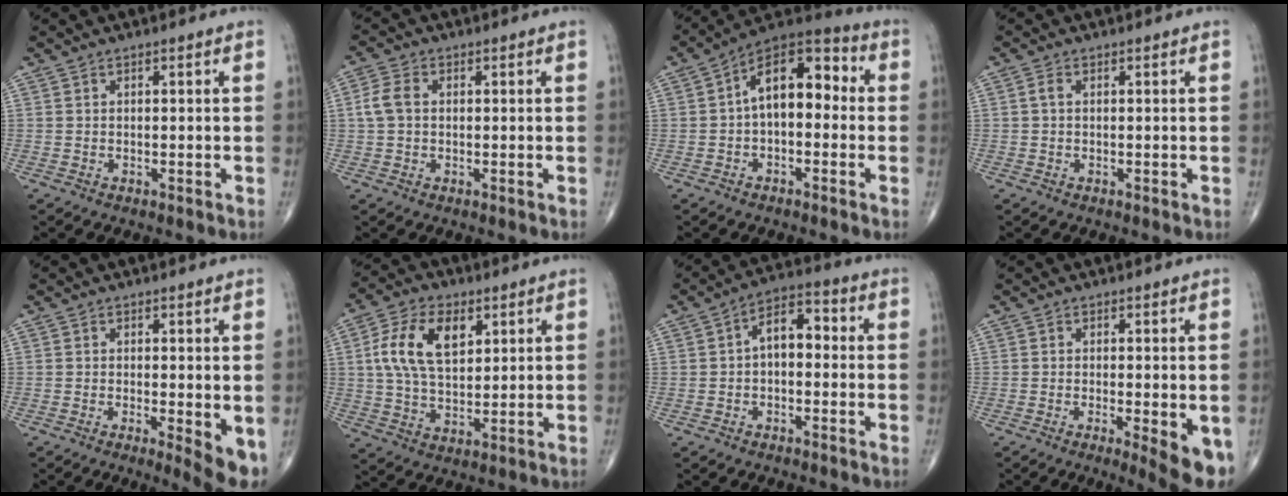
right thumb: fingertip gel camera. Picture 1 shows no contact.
{"total": 4.3, "force": [0.3, 3.0, 3.1], "torque": [-0.070, 0.012, 0.002]}
{"total": 13.0, "force": [0.3, 7.4, 10.7], "torque": [-0.132, 0.046, -0.013]}
{"total": 1.2, "force": [0.1, 0.7, 0.9], "torque": [-0.018, 0.002, -0.003]}
{"total": 5.9, "force": [-0.9, 1.5, 5.6], "torque": [-0.078, -0.017, -0.015]}
{"total": 12.7, "force": [3.9, 7.2, 9.7], "torque": [-0.170, -0.003, 0.071]}
{"total": 7.4, "force": [-0.1, 4.4, 5.9], "torque": [-0.072, 0.031, -0.015]}
{"total": 7.7, "force": [-2.4, 1.8, 7.1], "torque": [-0.093, -0.020, -0.034]}